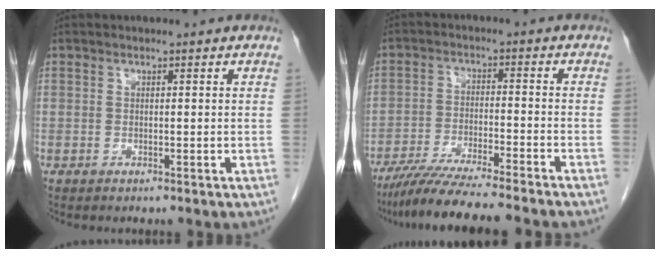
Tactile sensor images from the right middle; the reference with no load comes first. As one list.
[{"total": 11.7, "force": [-10.1, -1.0, 5.8], "torque": [-0.084, -0.028, -0.166]}]